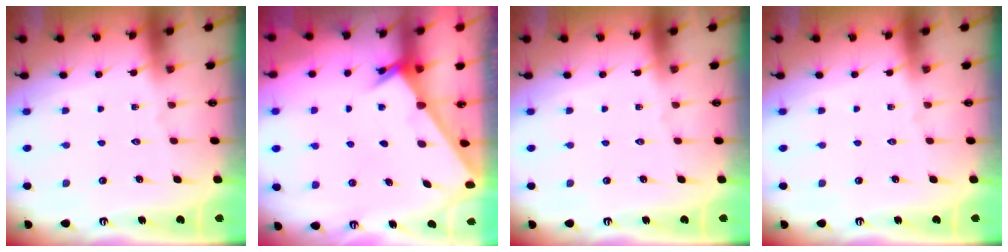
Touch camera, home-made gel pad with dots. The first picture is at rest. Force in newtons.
{"total": 2.4, "press": 2.4, "slide": 0.2}
{"total": 0.0}
{"total": 0.0}